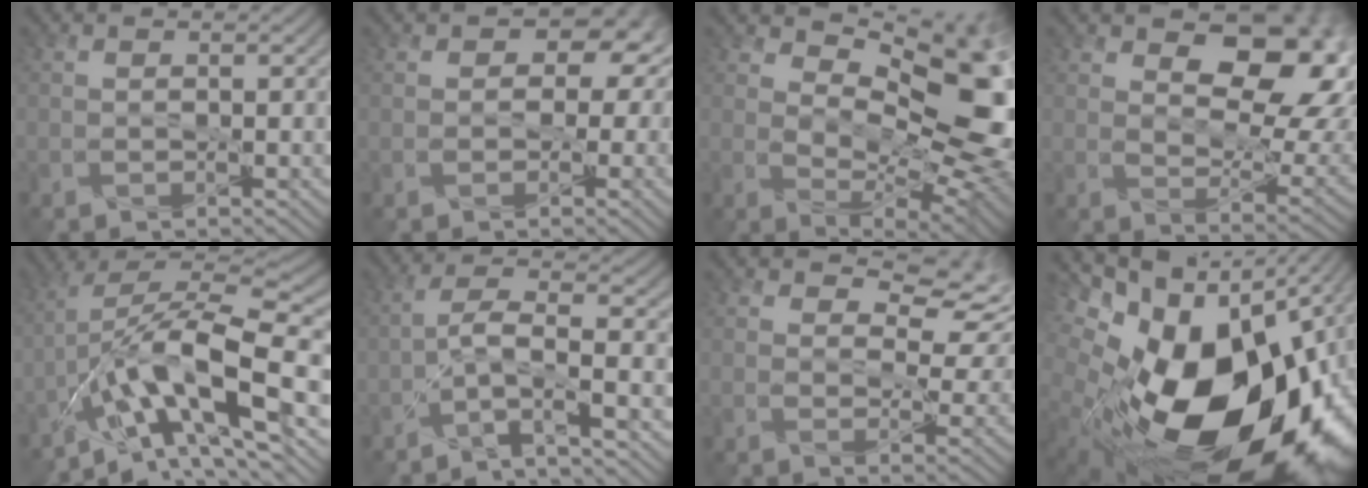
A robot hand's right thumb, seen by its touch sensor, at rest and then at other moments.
{"total": 6.2, "force": [0.8, 4.9, 3.7], "torque": [-0.039, 0.006, 0.001]}
{"total": 12.8, "force": [4.8, 6.5, 10.0], "torque": [-0.156, -0.005, 0.083]}
{"total": 14.3, "force": [5.6, 8.1, 10.4], "torque": [-0.146, -0.005, 0.093]}
{"total": 14.6, "force": [-6.0, 5.0, 12.3], "torque": [-0.225, 0.001, -0.113]}
{"total": 5.2, "force": [-2.9, 0.7, 4.2], "torque": [-0.087, 0.011, -0.066]}
{"total": 7.8, "force": [4.0, 4.1, 5.3], "torque": [-0.088, 0.003, 0.066]}
{"total": 22.2, "force": [-1.5, 14.4, 16.8], "torque": [-0.333, -0.066, 0.015]}